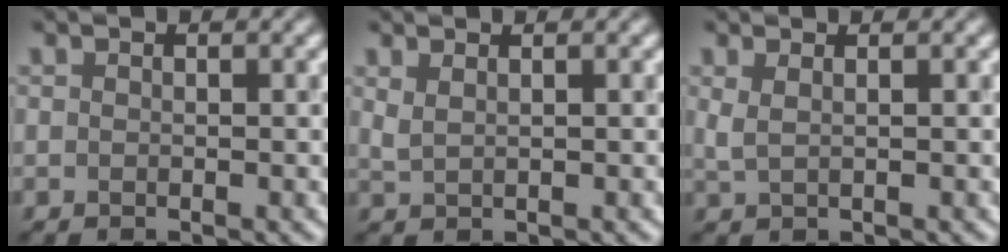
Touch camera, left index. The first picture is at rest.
{"total": 0.9, "force": [0.7, 0.4, 0.5], "torque": [-0.010, 0.003, 0.017]}
{"total": 1.0, "force": [0.5, 0.4, 0.8], "torque": [-0.017, 0.004, 0.011]}